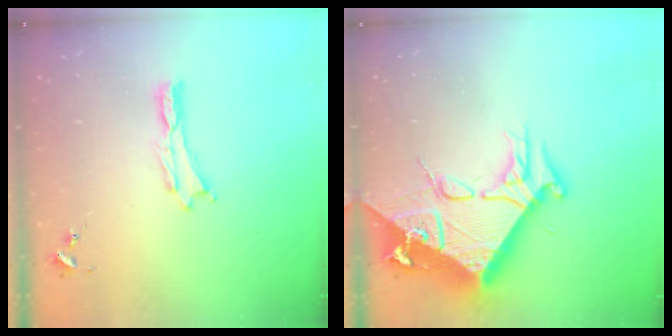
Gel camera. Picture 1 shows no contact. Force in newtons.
{"total": 17.0, "press": 16.9, "slide": 1.6}